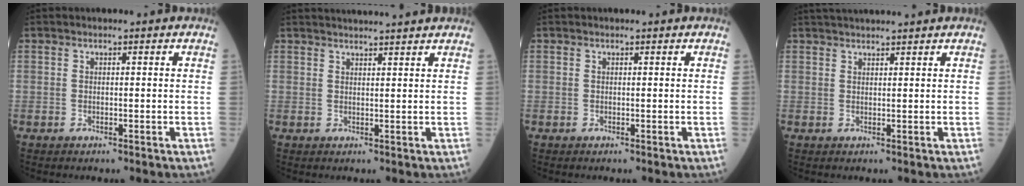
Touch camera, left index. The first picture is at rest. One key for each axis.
{"total": 8.1, "fx": 7.6, "fy": -0.6, "fz": 2.6, "tx": -0.034, "ty": 0.022, "tz": 0.091}
{"total": 0.0}
{"total": 6.3, "fx": 5.8, "fy": -0.2, "fz": 2.4, "tx": -0.033, "ty": 0.033, "tz": 0.085}